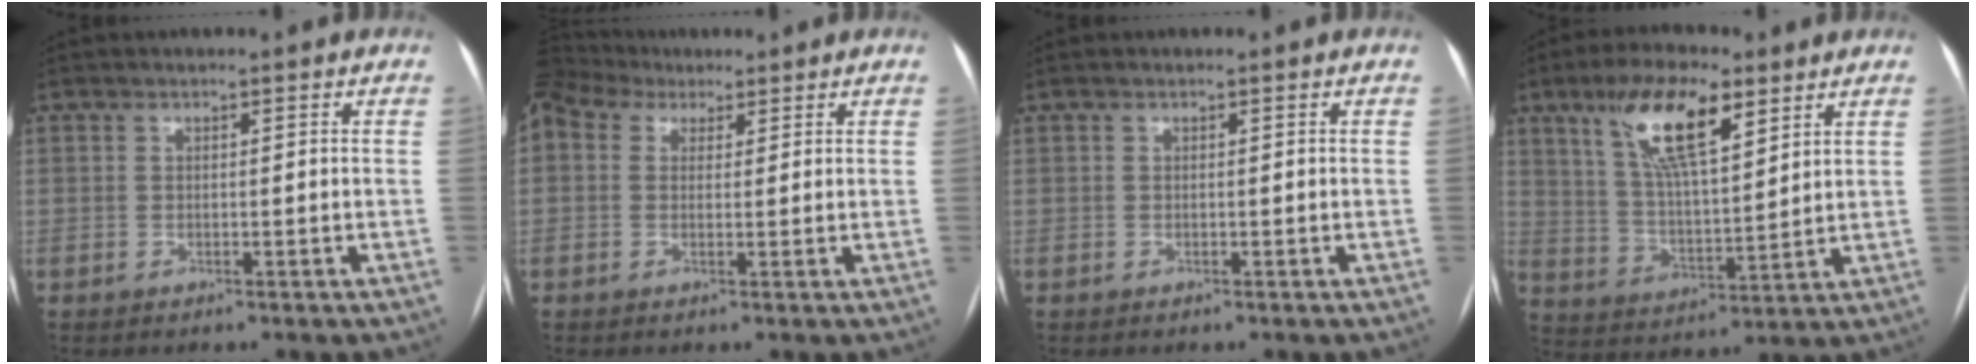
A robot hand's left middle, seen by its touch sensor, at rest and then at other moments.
{"total": 5.0, "force": [3.9, 3.1, 1.0], "torque": [-0.033, 0.037, 0.079]}
{"total": 0.0}
{"total": 13.2, "force": [7.3, 3.8, 10.3], "torque": [-0.196, 0.014, 0.137]}